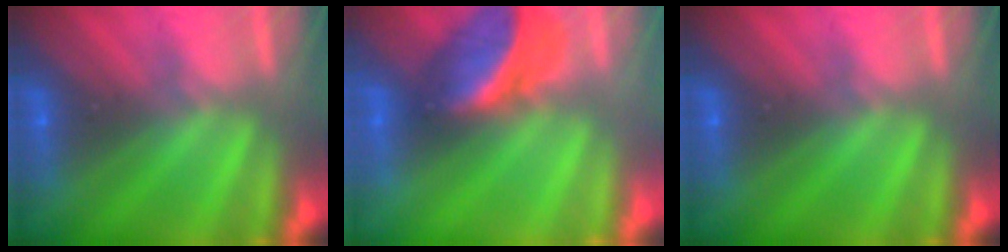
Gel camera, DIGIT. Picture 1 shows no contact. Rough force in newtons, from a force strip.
{"total": 2.6}
{"total": 0.0}